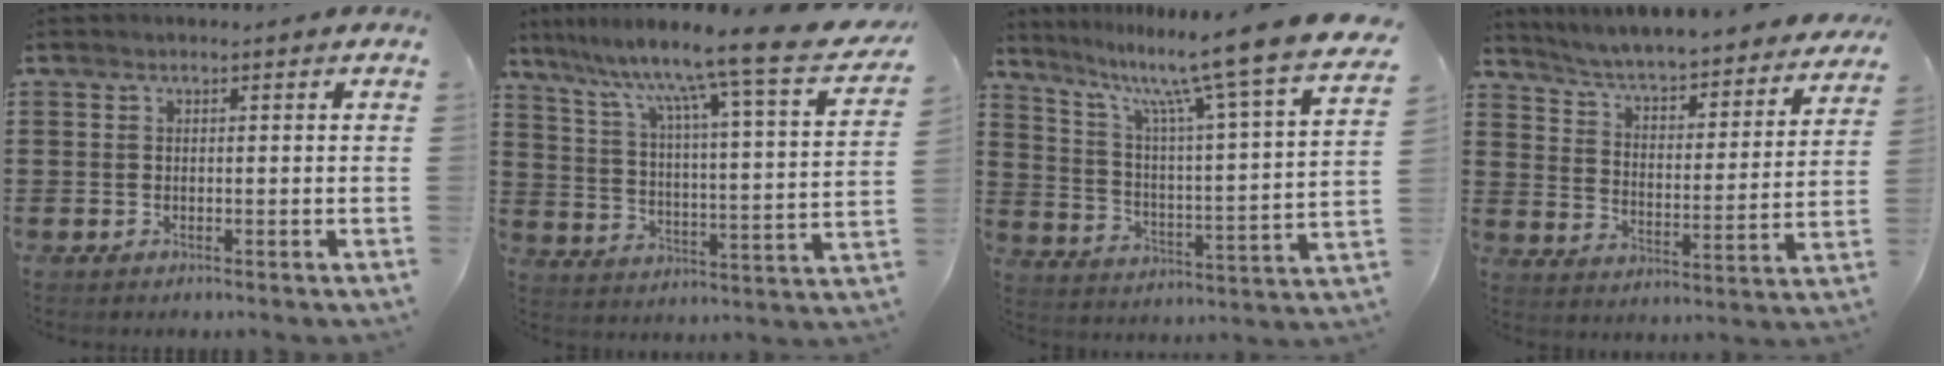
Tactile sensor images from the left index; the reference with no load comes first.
{"total": 9.9, "force": [8.1, -1.1, 5.6], "torque": [-0.124, -0.075, 0.117]}
{"total": 10.9, "force": [9.0, -1.2, 6.1], "torque": [-0.135, -0.080, 0.135]}
{"total": 4.5, "force": [4.3, -0.1, 1.3], "torque": [-0.047, -0.041, 0.065]}